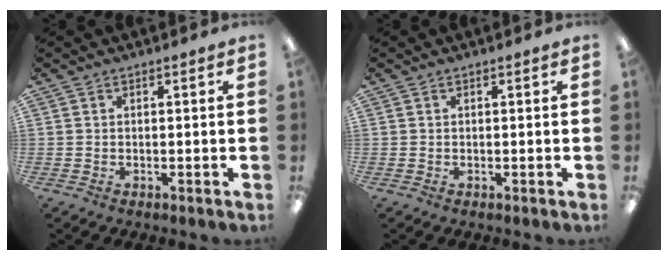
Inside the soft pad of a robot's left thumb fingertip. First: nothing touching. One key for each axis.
{"total": 0.0}